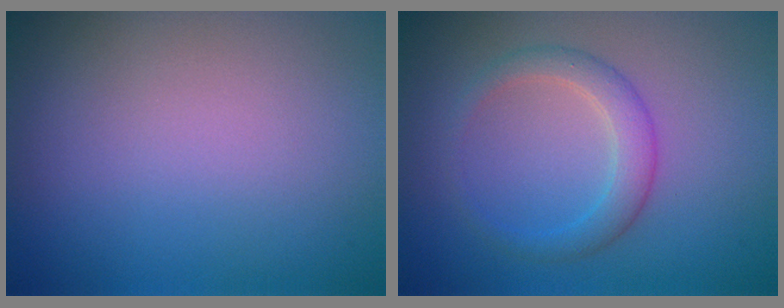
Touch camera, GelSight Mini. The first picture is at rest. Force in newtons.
{"total": 2.7, "press": 2.7, "slide": 0.1}